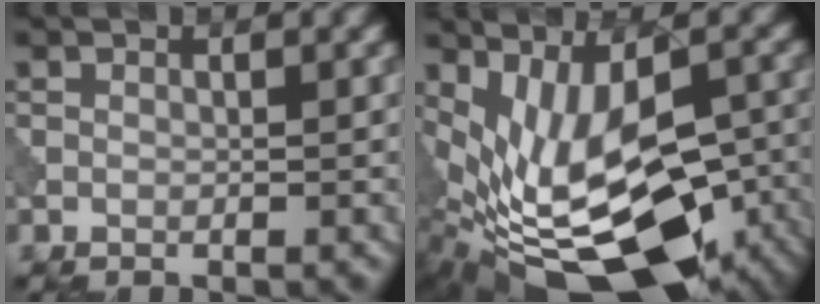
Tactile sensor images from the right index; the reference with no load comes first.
{"total": 16.5, "force": [-5.9, 8.7, 12.7], "torque": [-0.174, -0.004, -0.057]}